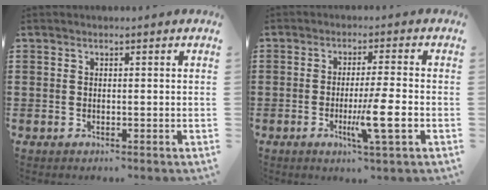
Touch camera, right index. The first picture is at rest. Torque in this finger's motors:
{"motor_torque": [1.78, -0.36, 0.38, 0.13]}